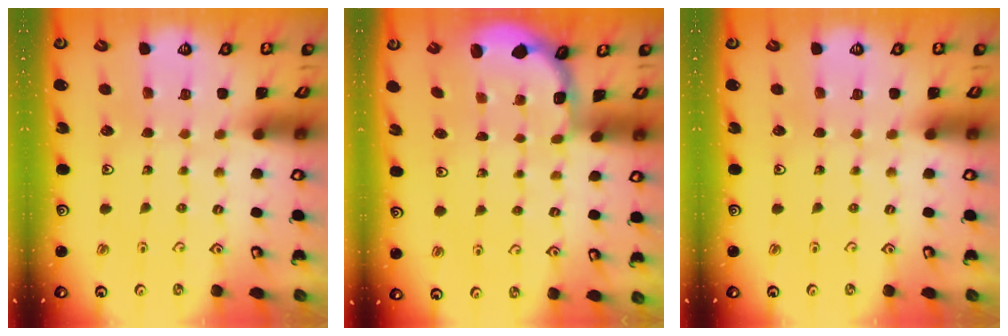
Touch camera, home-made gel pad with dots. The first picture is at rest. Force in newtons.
{"total": 1.8, "press": 1.6, "slide": 0.7}
{"total": 0.0}